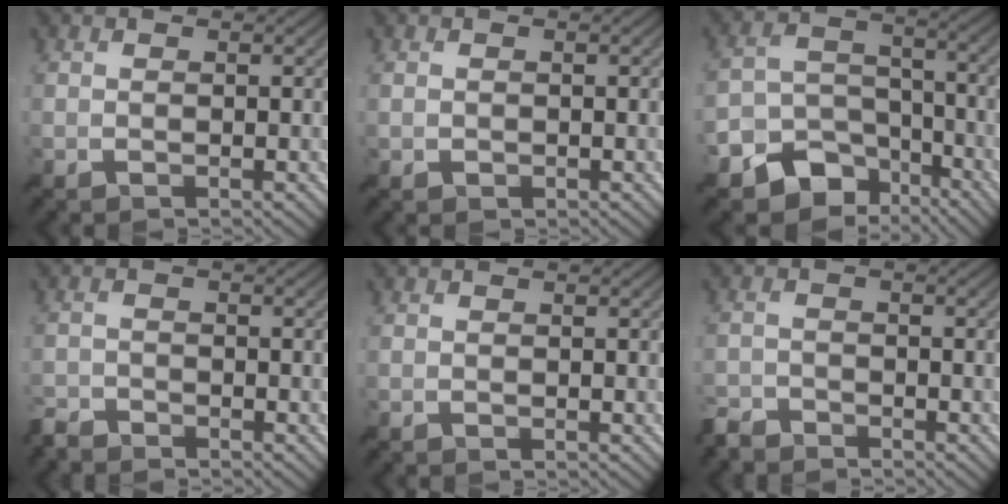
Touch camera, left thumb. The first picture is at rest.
{"total": 0.9, "force": [-0.2, 0.8, 0.4], "torque": [-0.007, -0.004, -0.004]}
{"total": 11.4, "force": [-7.9, 7.5, 3.4], "torque": [-0.084, -0.005, -0.125]}
{"total": 2.6, "force": [-2.5, 0.6, 0.3], "torque": [-0.007, -0.007, -0.061]}
{"total": 0.0}
{"total": 2.9, "force": [-2.8, 0.8, 0.4], "torque": [-0.008, -0.006, -0.066]}